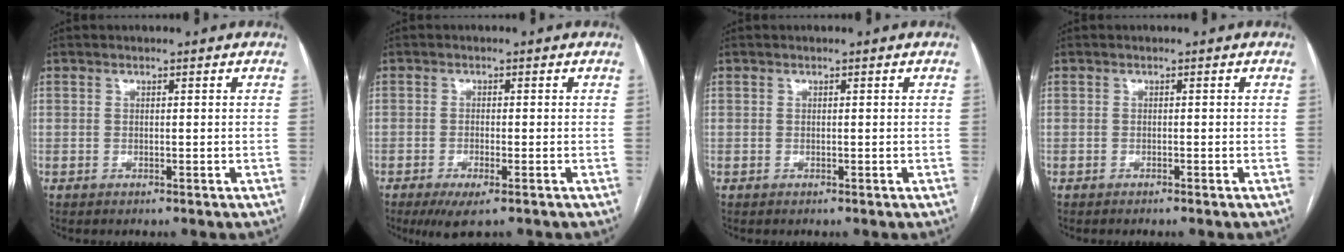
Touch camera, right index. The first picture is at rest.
{"total": 4.4, "force": [-2.7, 0.8, 3.3], "torque": [-0.058, -0.011, -0.043]}
{"total": 0.0}
{"total": 0.8, "force": [-0.7, -0.2, 0.4], "torque": [-0.008, 0.001, -0.011]}